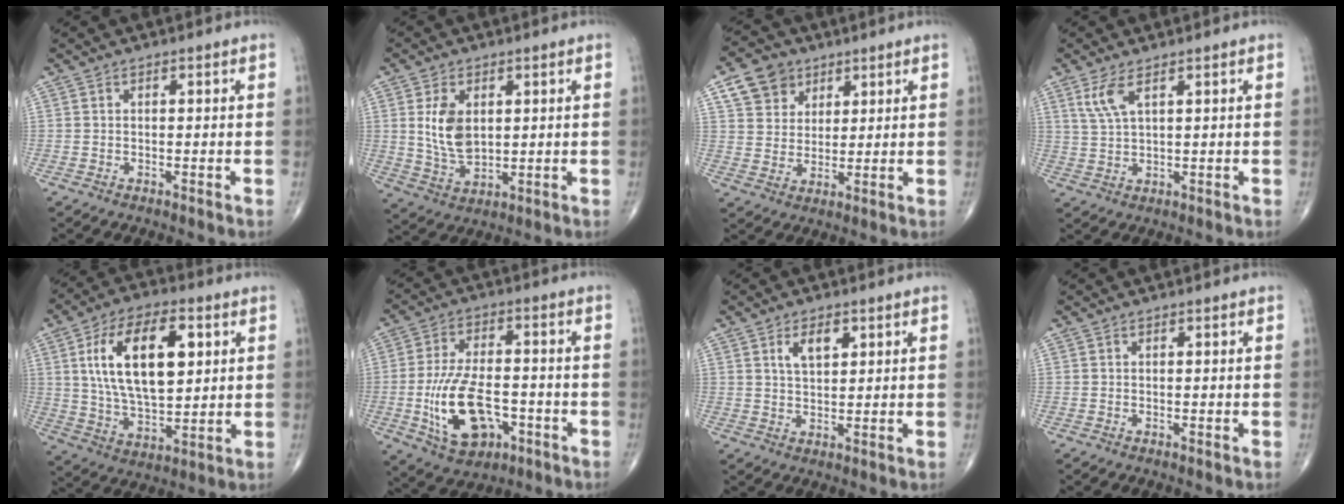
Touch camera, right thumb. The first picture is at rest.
{"total": 8.4, "force": [1.8, 5.1, 6.4], "torque": [-0.113, -0.013, 0.048]}
{"total": 8.6, "force": [4.5, 6.8, 2.9], "torque": [-0.027, -0.012, 0.083]}
{"total": 4.5, "force": [2.4, 1.4, 3.5], "torque": [-0.083, -0.005, 0.059]}
{"total": 19.2, "force": [5.0, 9.7, 15.8], "torque": [-0.259, -0.007, 0.092]}
{"total": 14.7, "force": [-4.1, 8.0, 11.5], "torque": [-0.204, 0.015, -0.064]}
{"total": 4.7, "force": [2.1, 2.5, 3.4], "torque": [-0.048, -0.011, 0.038]}
{"total": 0.0}